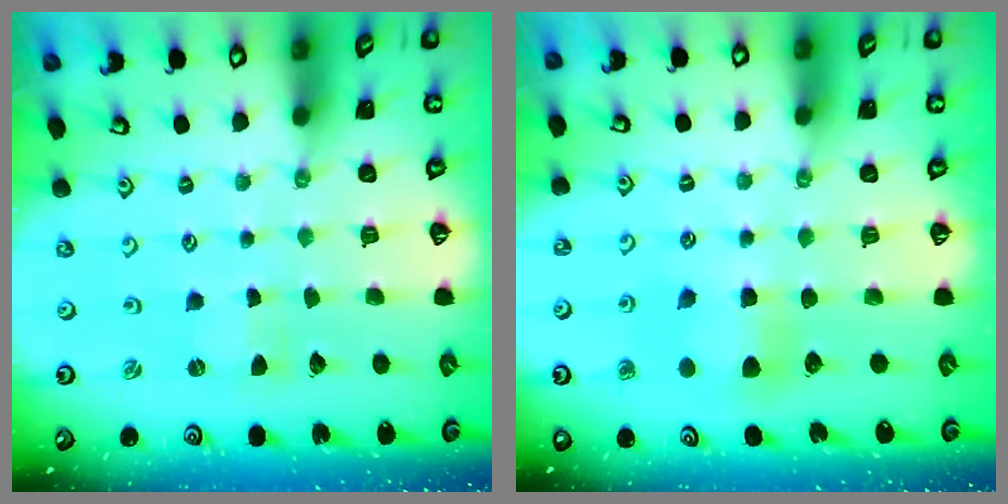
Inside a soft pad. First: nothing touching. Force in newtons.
{"total": 6.3, "press": 6.3, "slide": 0.4}